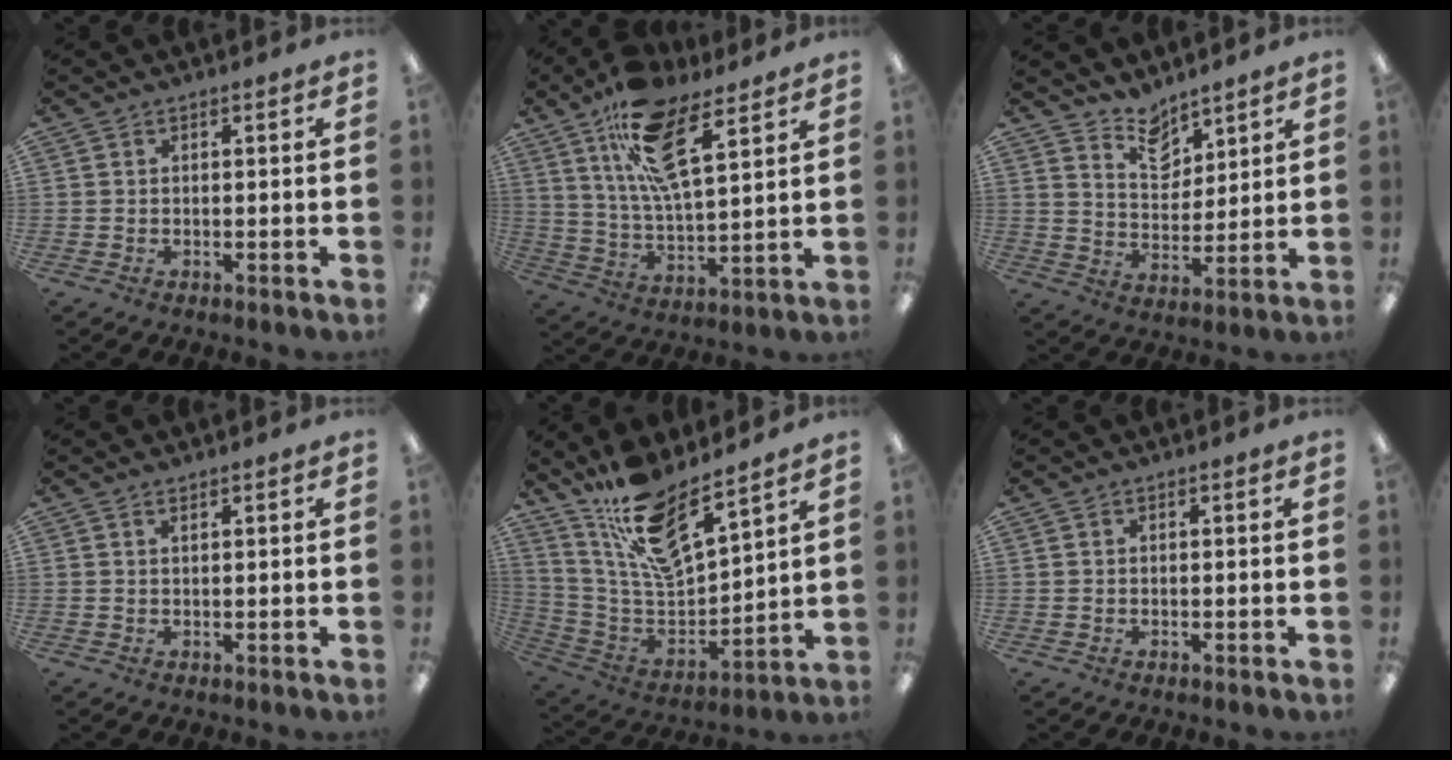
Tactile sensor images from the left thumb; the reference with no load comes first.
{"total": 17.5, "force": [10.1, 6.9, 12.5], "torque": [-0.226, -0.026, 0.176]}
{"total": 8.4, "force": [7.2, 4.0, 1.7], "torque": [-0.023, -0.050, 0.133]}
{"total": 0.9, "force": [0.8, 0.0, 0.4], "torque": [-0.008, 0.000, 0.014]}
{"total": 16.1, "force": [12.8, 4.6, 8.7], "torque": [-0.177, -0.091, 0.227]}
{"total": 0.0}